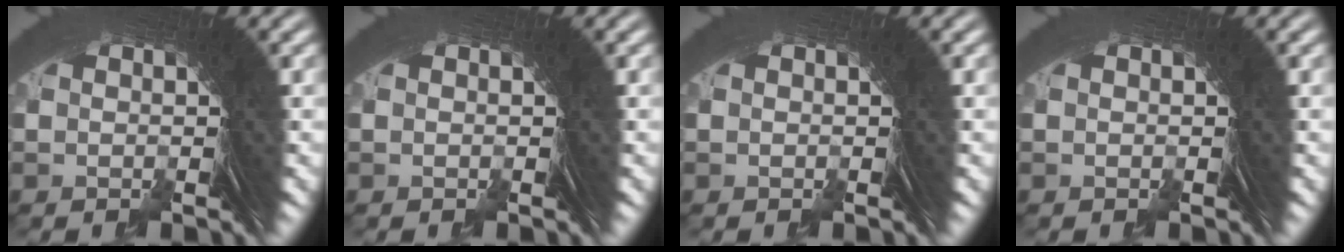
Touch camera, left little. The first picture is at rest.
{"total": 0.0}
{"total": 0.0}
{"total": 0.0}